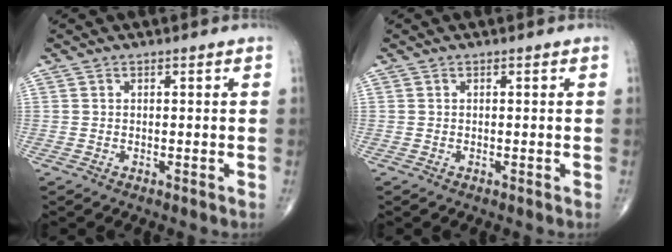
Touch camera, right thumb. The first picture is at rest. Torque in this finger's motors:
{"motor_torque": [-0.02, -0.20, 0.22, -0.09, -0.03]}